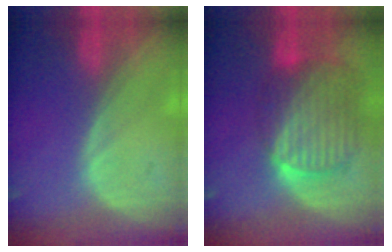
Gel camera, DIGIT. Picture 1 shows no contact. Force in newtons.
{"total": 10.5, "press": 8.8, "slide": 5.6}